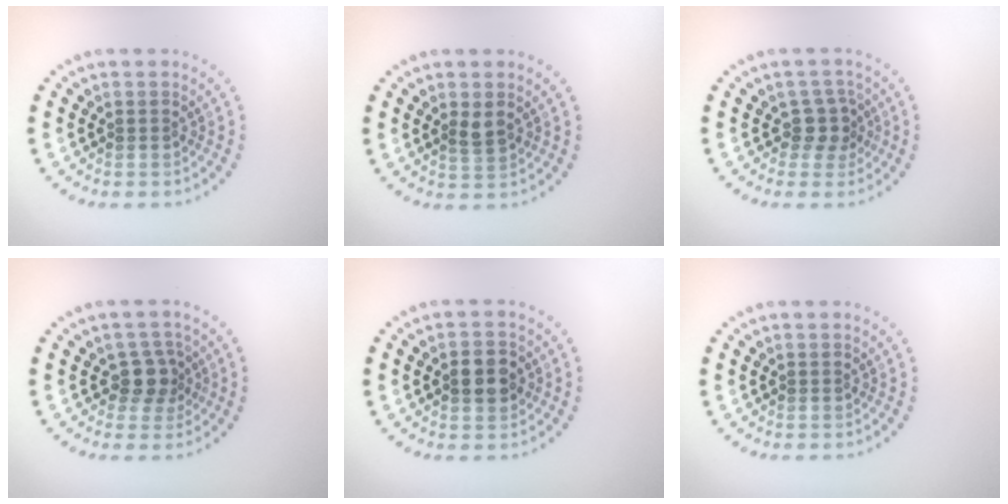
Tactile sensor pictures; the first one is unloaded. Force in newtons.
{"total": 1.5, "press": 1.4, "slide": 0.6}
{"total": 2.0, "press": 1.6, "slide": 1.2}
{"total": 2.4, "press": 2.0, "slide": 1.4}
{"total": 2.8, "press": 2.8, "slide": 0.3}
{"total": 0.0}